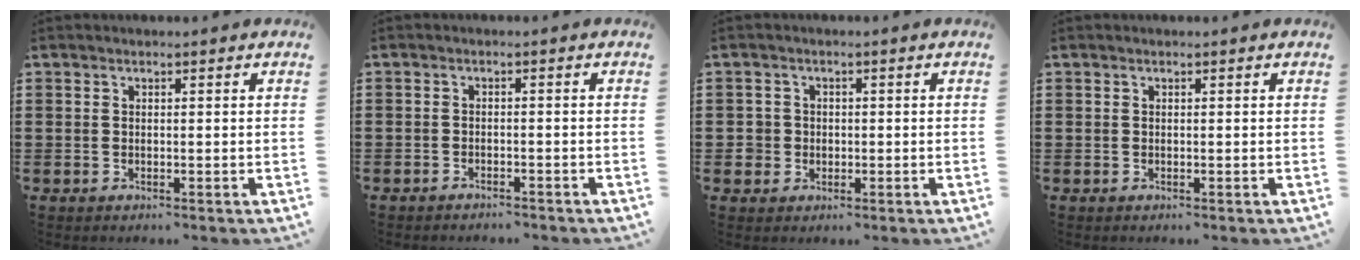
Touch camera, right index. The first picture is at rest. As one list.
[{"total": 1.4, "force": [-1.4, 0.3, -0.1], "torque": [-0.003, 0.005, -0.030]}, {"total": 2.3, "force": [-0.5, 2.2, 0.2], "torque": [-0.015, 0.006, -0.015]}, {"total": 0.0}]